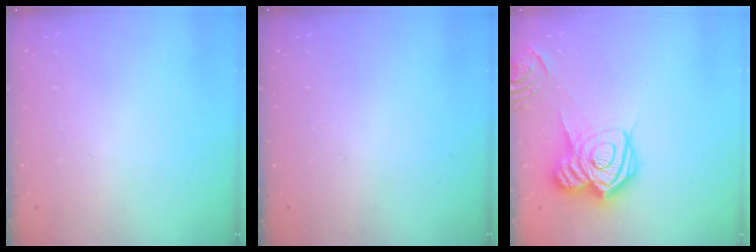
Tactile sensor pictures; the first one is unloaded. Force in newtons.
{"total": 0.0}
{"total": 17.5, "press": 17.5, "slide": 1.3}